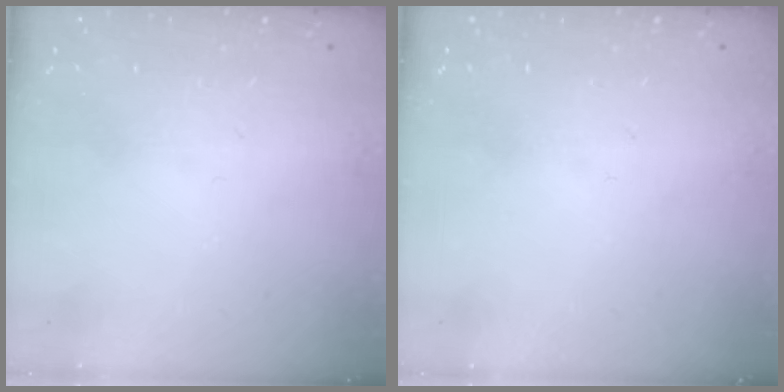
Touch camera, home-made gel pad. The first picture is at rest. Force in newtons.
{"total": 0.0}